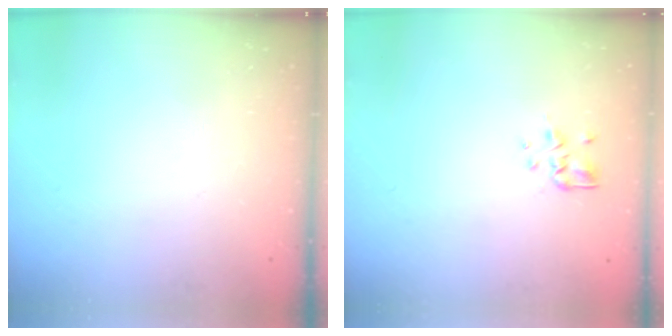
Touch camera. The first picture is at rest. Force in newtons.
{"total": 2.5, "press": 2.3, "slide": 1.0}